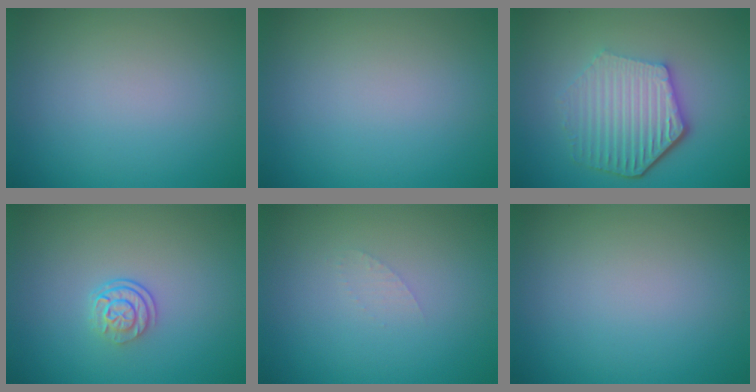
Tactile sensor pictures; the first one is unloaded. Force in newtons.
{"total": 0.0}
{"total": 6.1, "press": 4.6, "slide": 4.0}
{"total": 2.5, "press": 1.8, "slide": 1.7}
{"total": 0.7, "press": 0.7, "slide": 0.1}
{"total": 0.0}